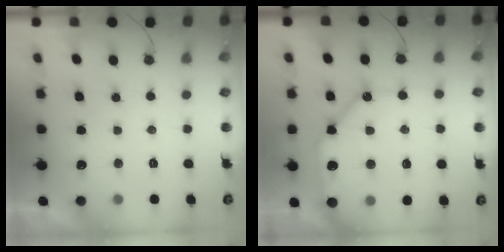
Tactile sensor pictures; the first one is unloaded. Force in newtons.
{"total": 14.3, "press": 14.2, "slide": 2.0}